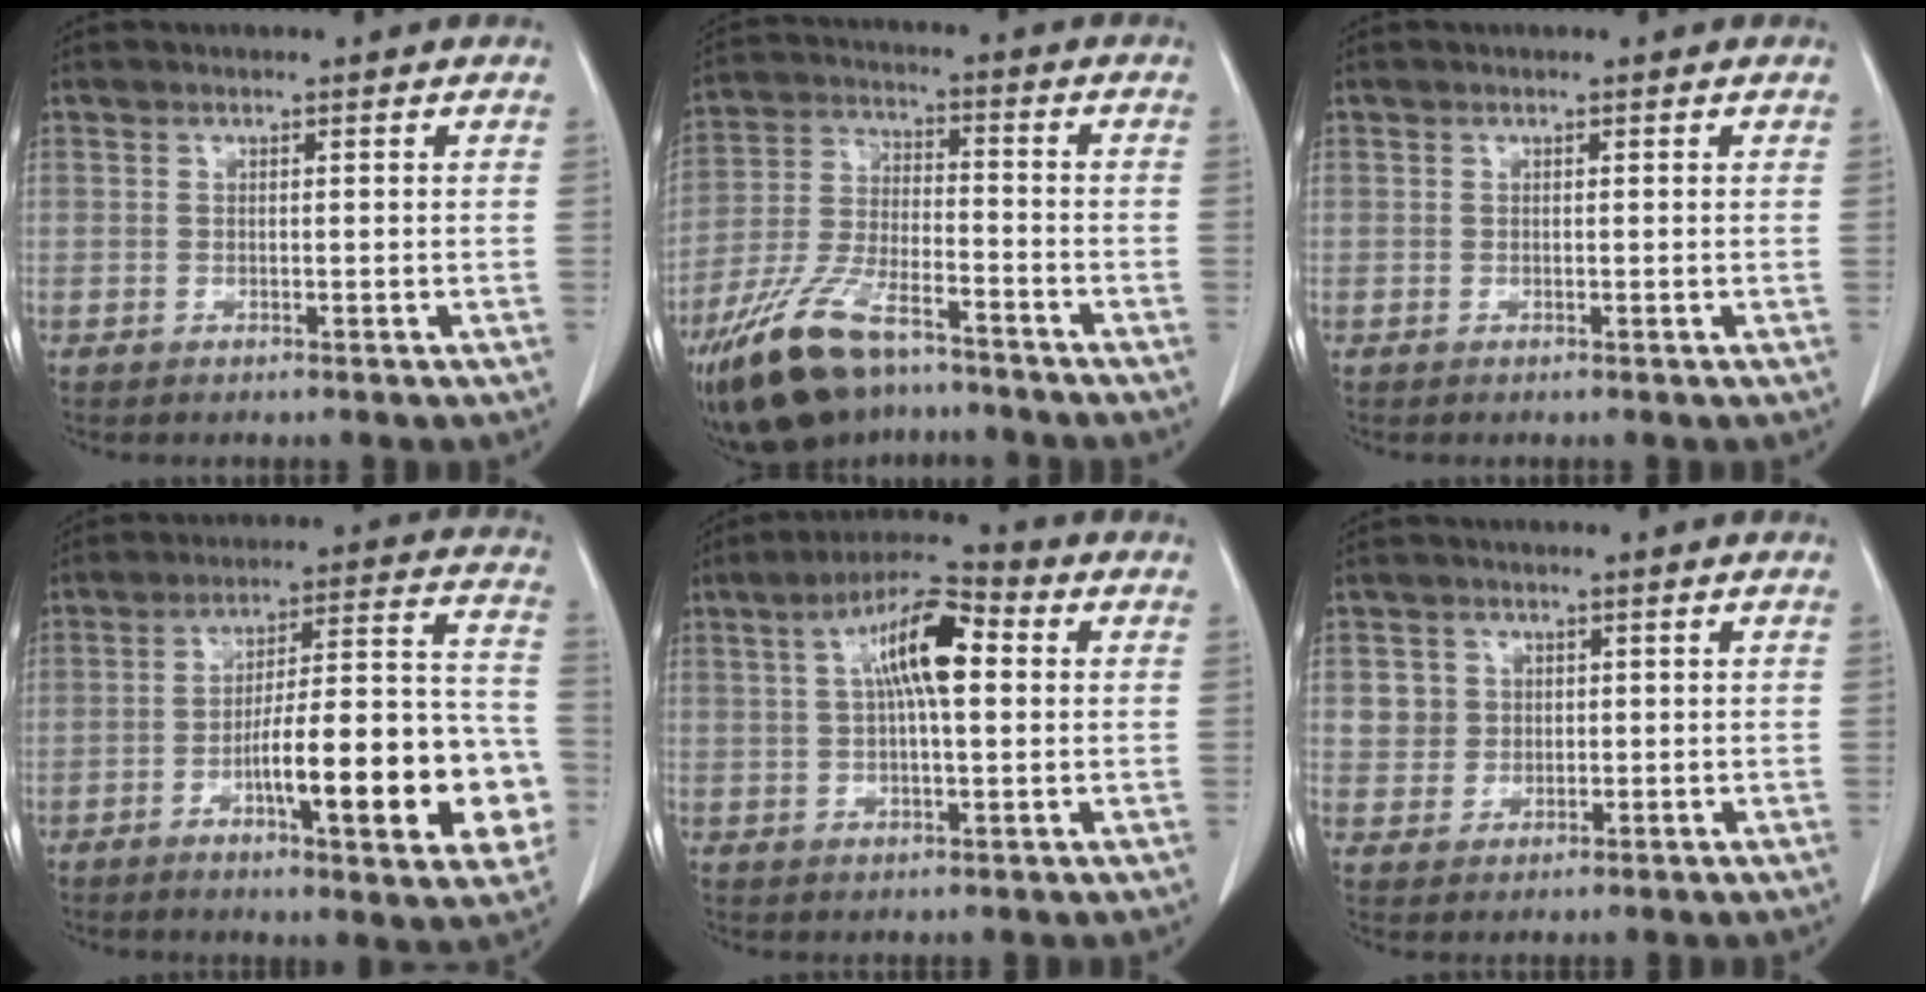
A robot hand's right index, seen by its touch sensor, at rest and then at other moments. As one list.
[{"total": 14.5, "force": [-10.6, 4.9, 8.7], "torque": [-0.183, -0.011, -0.197]}, {"total": 0.0}, {"total": 21.0, "force": [-6.5, 4.1, 19.5], "torque": [-0.232, 0.025, -0.086]}, {"total": 10.8, "force": [2.4, 2.8, 10.1], "torque": [-0.187, 0.027, 0.036]}, {"total": 3.8, "force": [0.8, 3.7, 0.5], "torque": [0.000, 0.009, 0.015]}]